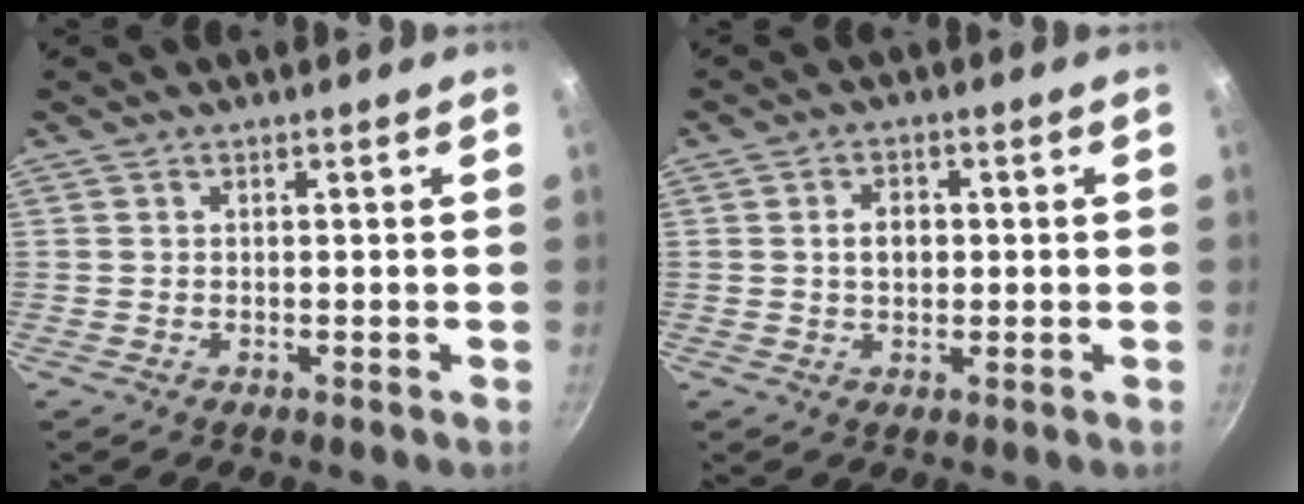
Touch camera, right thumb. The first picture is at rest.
{"total": 3.8, "force": [0.2, 2.8, 2.5], "torque": [-0.023, 0.009, 0.003]}